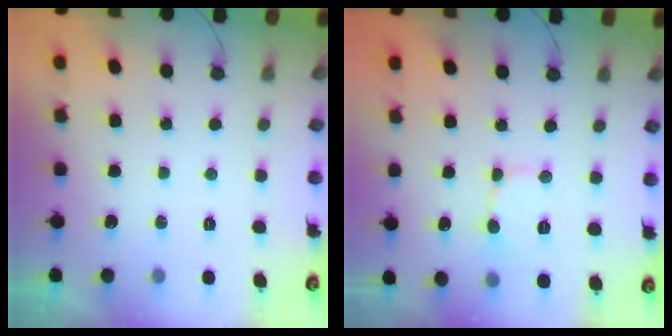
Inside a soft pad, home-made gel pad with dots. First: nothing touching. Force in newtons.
{"total": 2.9, "press": 2.9, "slide": 0.2}